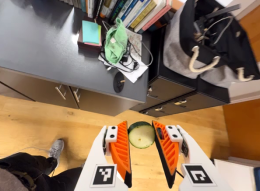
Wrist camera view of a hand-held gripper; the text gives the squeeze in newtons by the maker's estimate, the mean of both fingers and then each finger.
{"total": 6.9, "left": 7.8, "right": 6.0}